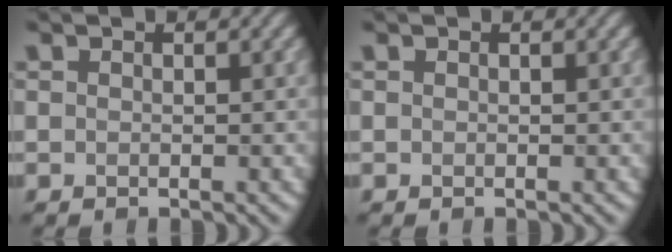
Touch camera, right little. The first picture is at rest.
{"total": 0.0}